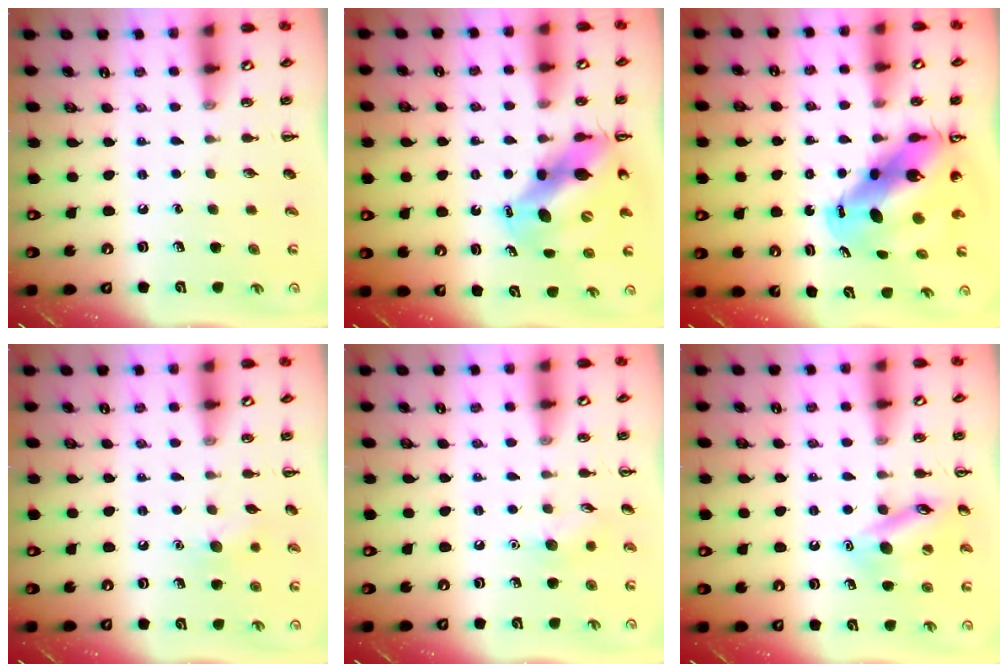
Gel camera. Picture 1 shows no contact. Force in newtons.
{"total": 10.8, "press": 10.4, "slide": 2.8}
{"total": 13.6, "press": 13.1, "slide": 3.7}
{"total": 8.3, "press": 8.1, "slide": 1.8}
{"total": 6.7, "press": 6.5, "slide": 1.6}
{"total": 13.8, "press": 13.8, "slide": 1.5}